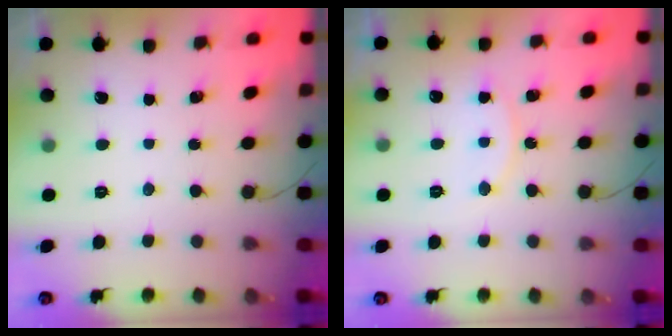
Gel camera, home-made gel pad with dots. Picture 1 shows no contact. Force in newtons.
{"total": 7.8, "press": 7.8, "slide": 0.6}